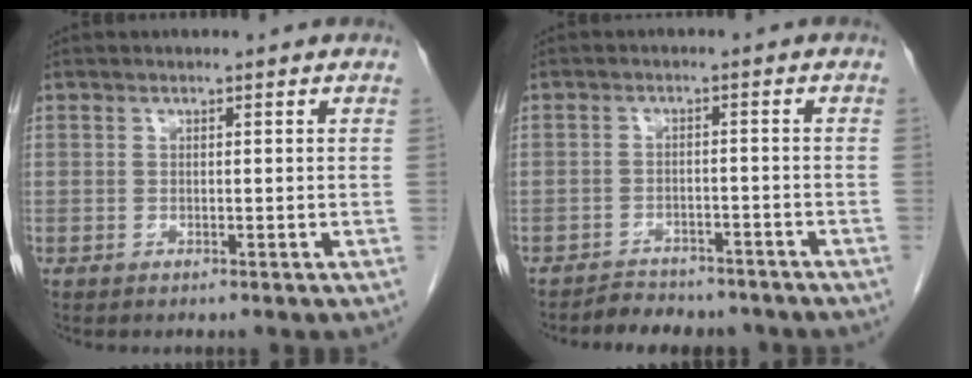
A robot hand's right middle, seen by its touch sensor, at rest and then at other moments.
{"total": 6.7, "force": [-6.1, 2.5, 1.3], "torque": [-0.016, 0.003, -0.082]}